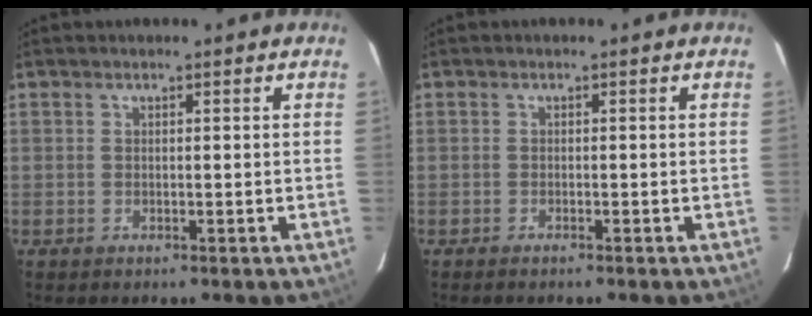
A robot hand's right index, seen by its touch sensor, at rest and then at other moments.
{"total": 1.3, "force": [-1.1, 0.1, 0.7], "torque": [-0.012, -0.002, -0.012]}